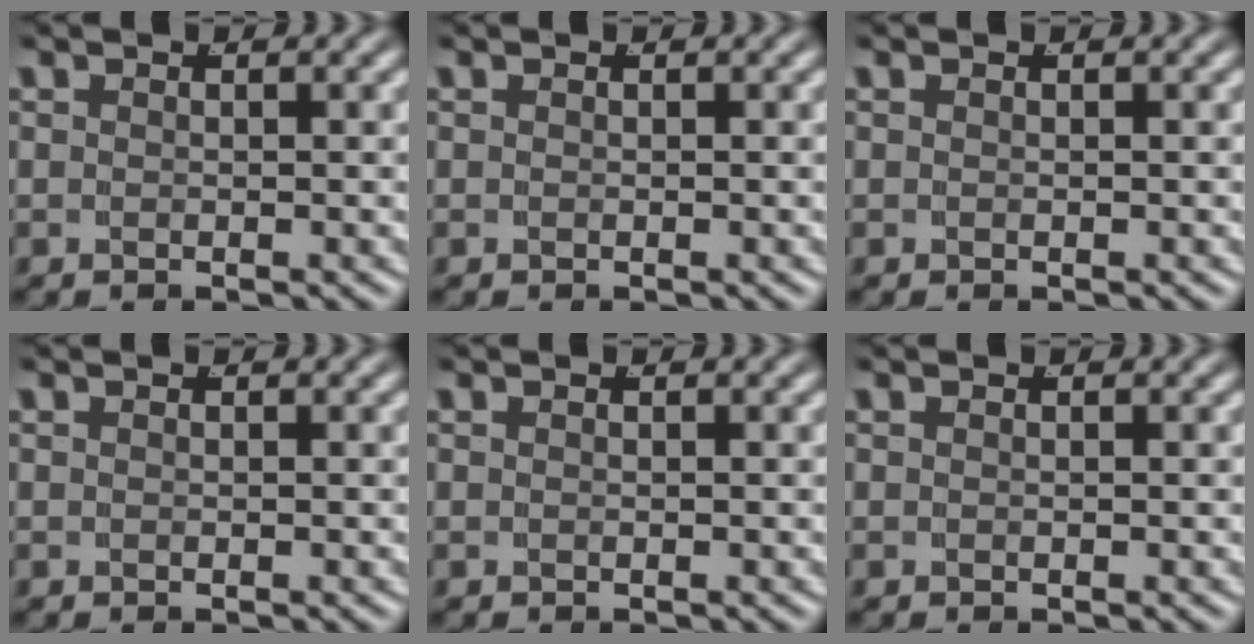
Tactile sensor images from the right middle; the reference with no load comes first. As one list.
[{"total": 0.0}, {"total": 0.0}, {"total": 0.0}, {"total": 0.0}, {"total": 0.0}]